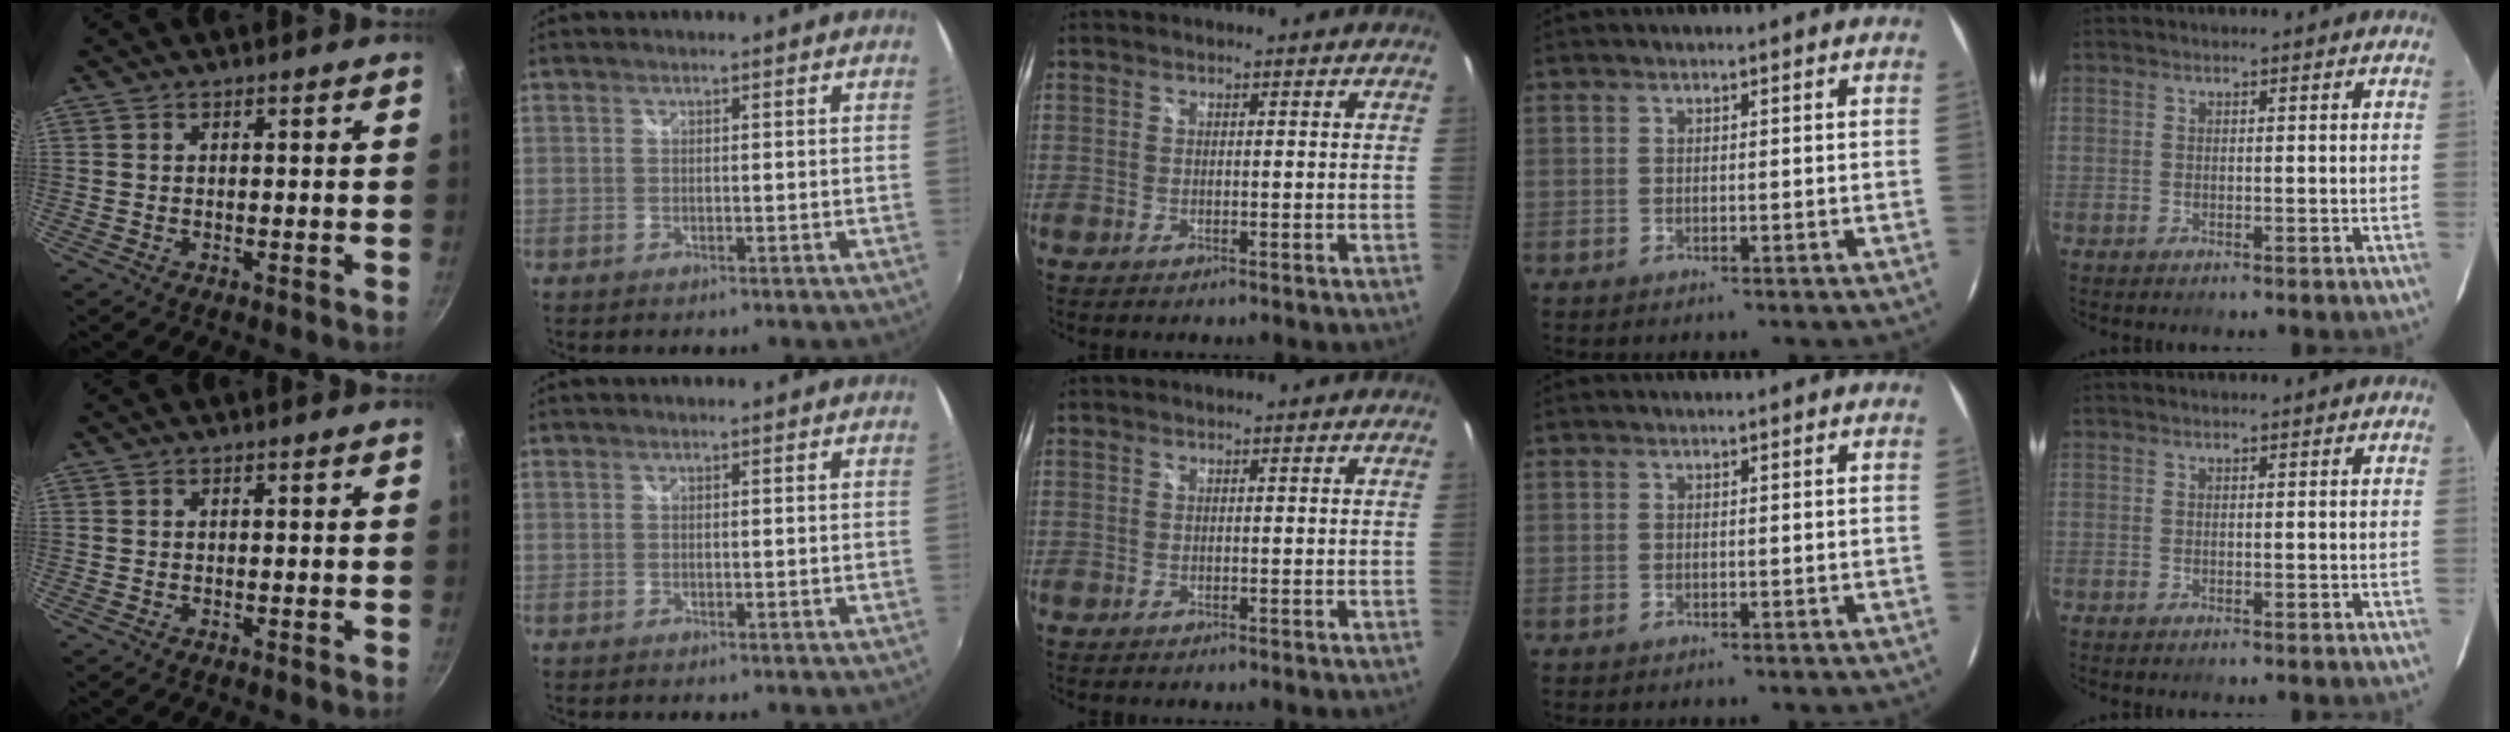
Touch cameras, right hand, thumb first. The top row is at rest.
{}